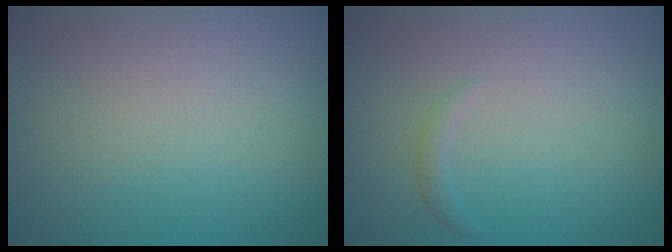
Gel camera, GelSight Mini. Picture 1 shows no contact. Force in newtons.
{"total": 0.7, "press": 0.7, "slide": 0.0}